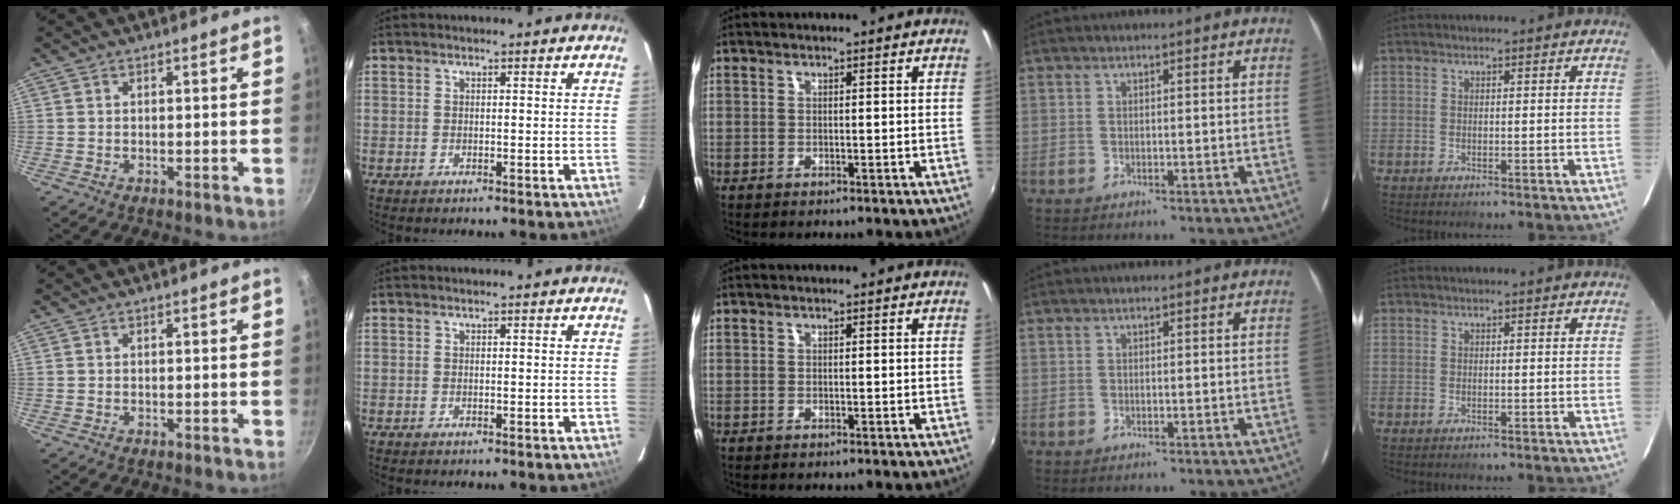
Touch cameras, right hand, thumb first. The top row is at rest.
{}